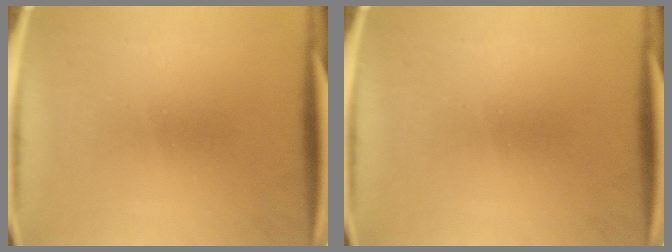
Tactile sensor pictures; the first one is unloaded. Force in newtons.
{"total": 0.0}